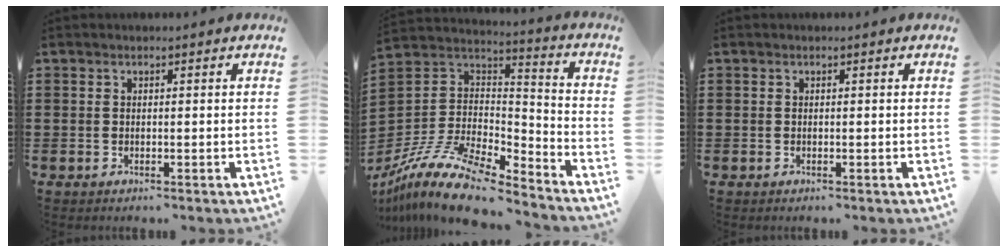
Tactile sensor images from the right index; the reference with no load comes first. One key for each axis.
{"total": 14.4, "fx": -11.1, "fy": 4.4, "fz": 8.1, "tx": -0.163, "ty": 0.035, "tz": -0.208}
{"total": 0.0}